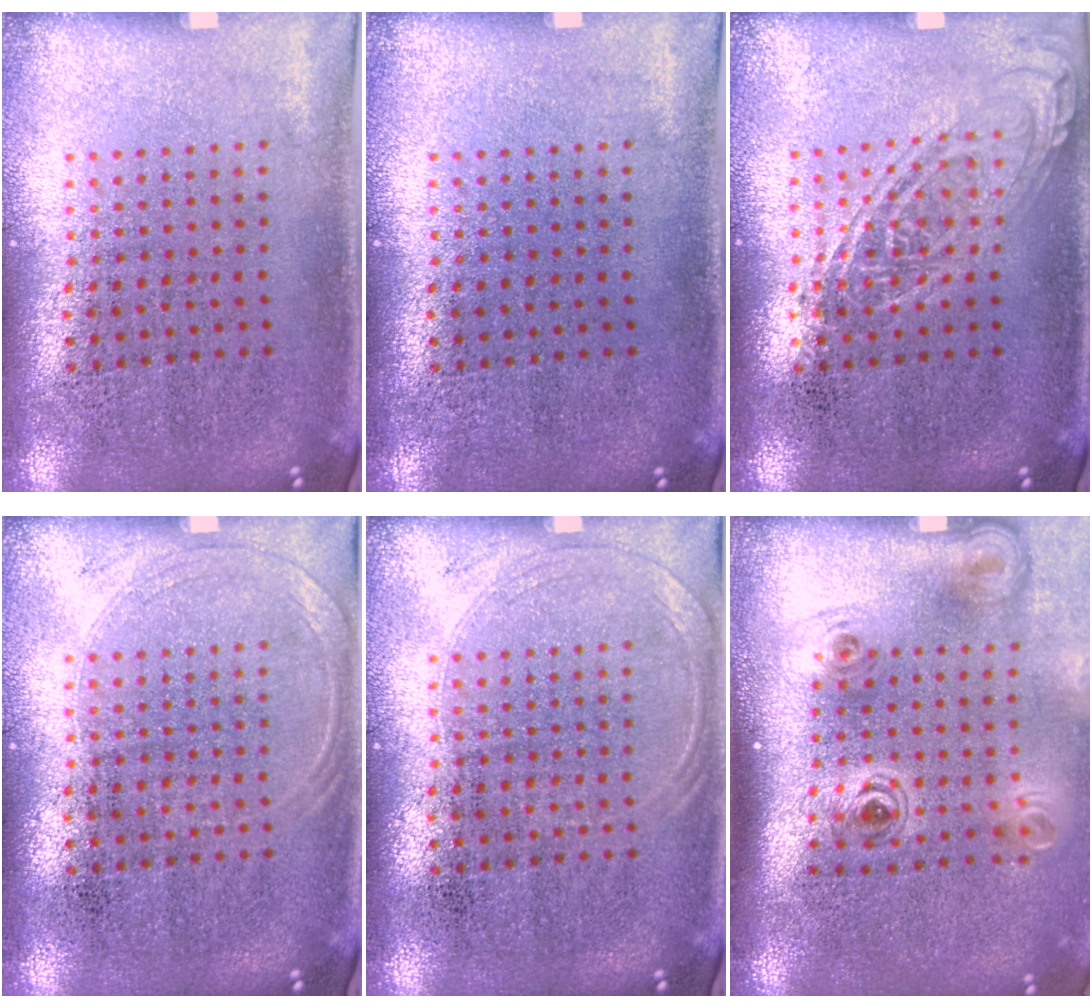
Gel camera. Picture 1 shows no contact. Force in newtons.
{"total": 0.0}
{"total": 1.0, "press": 1.0, "slide": 0.1}
{"total": 1.1, "press": 1.0, "slide": 0.3}
{"total": 1.1, "press": 1.0, "slide": 0.3}
{"total": 2.2, "press": 1.5, "slide": 1.6}